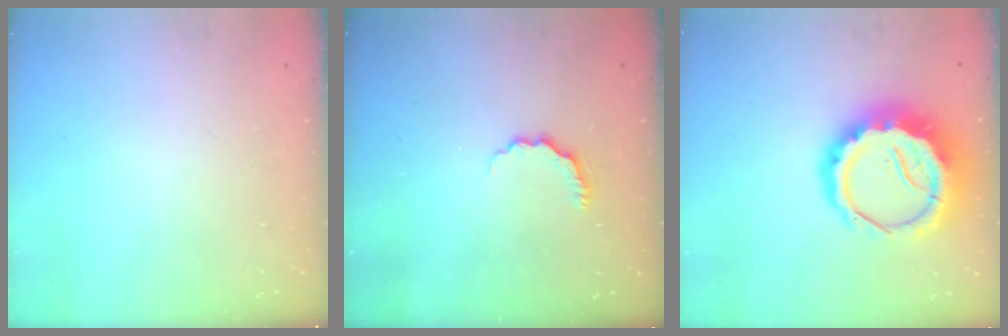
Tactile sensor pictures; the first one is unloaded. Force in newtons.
{"total": 3.3, "press": 3.2, "slide": 0.7}
{"total": 17.1, "press": 16.7, "slide": 3.8}